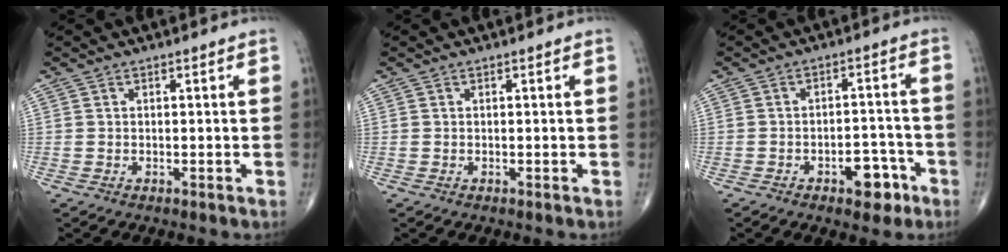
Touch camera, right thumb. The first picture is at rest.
{"total": 0.0}
{"total": 6.7, "force": [-3.6, 3.7, 4.4], "torque": [-0.036, 0.033, -0.048]}